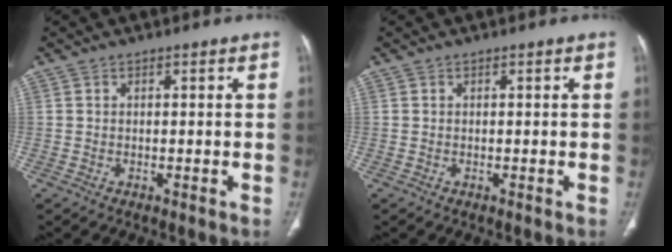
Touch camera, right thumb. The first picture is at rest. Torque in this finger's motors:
{"motor_torque": [0.00, 0.00, -0.01, 0.00, 0.03]}